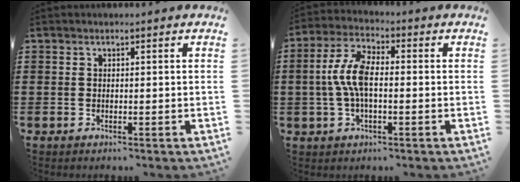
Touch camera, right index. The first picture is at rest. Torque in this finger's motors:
{"motor_torque": [1.83, -0.17, 0.86, 0.21]}